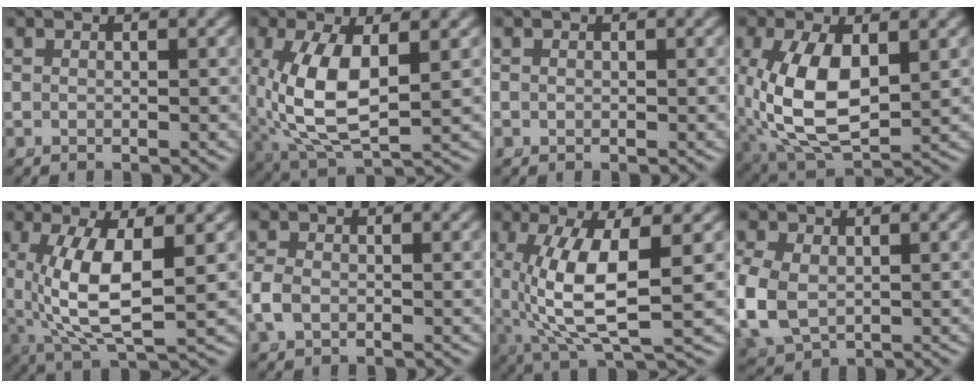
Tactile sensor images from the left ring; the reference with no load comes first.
{"total": 7.7, "force": [0.1, 3.8, 6.7], "torque": [-0.156, -0.028, 0.028]}
{"total": 0.6, "force": [-0.1, 0.6, 0.1], "torque": [-0.007, -0.008, 0.001]}
{"total": 8.5, "force": [-0.3, 4.9, 6.9], "torque": [-0.164, -0.039, 0.023]}
{"total": 7.2, "force": [0.7, 2.7, 6.7], "torque": [-0.128, -0.012, 0.027]}
{"total": 1.8, "force": [-0.7, 1.3, 1.1], "torque": [-0.038, -0.007, -0.006]}
{"total": 8.1, "force": [0.5, 2.8, 7.6], "torque": [-0.143, -0.013, 0.024]}
{"total": 6.1, "force": [-0.8, 5.1, 3.2], "torque": [-0.114, -0.038, 0.010]}